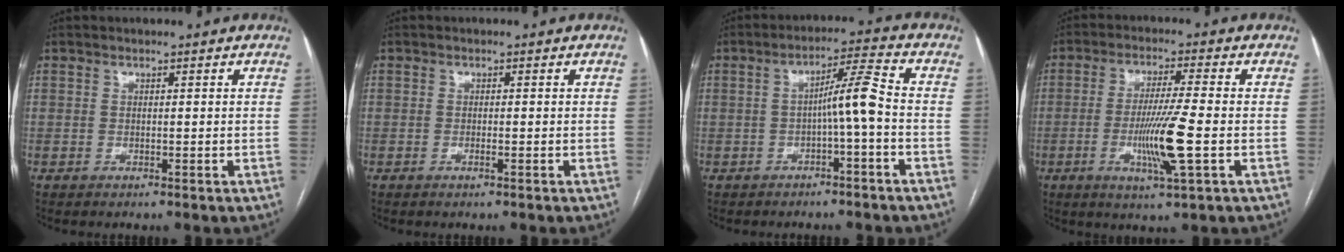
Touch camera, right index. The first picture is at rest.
{"total": 0.8, "force": [-0.4, -0.1, 0.7], "torque": [-0.015, -0.001, -0.007]}
{"total": 5.8, "force": [-1.3, -0.4, 5.6], "torque": [-0.092, 0.020, -0.019]}
{"total": 9.4, "force": [-2.3, -0.5, 9.1], "torque": [-0.176, -0.017, -0.042]}